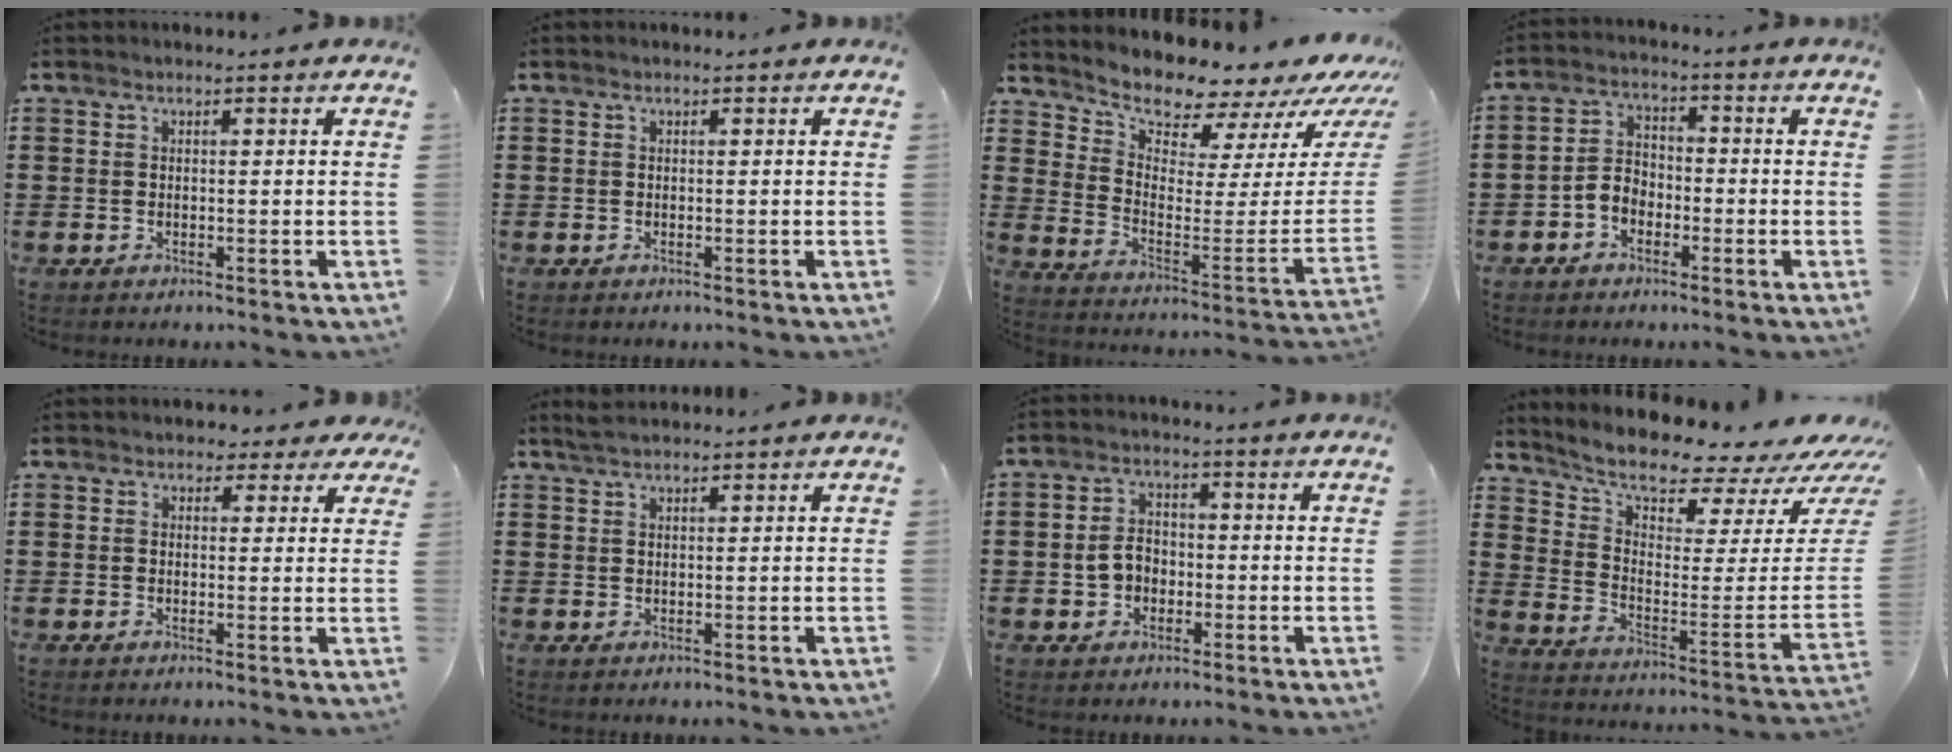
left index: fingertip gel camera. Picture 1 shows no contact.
{"total": 0.0}
{"total": 8.6, "force": [8.3, 1.8, 1.1], "torque": [-0.042, -0.093, 0.139]}
{"total": 3.8, "force": [-2.5, 2.4, 1.4], "torque": [-0.044, 0.004, -0.058]}
{"total": 2.0, "force": [1.4, 1.4, 0.5], "torque": [-0.012, 0.007, 0.023]}
{"total": 2.0, "force": [1.8, 0.2, 0.8], "torque": [-0.018, 0.003, 0.033]}
{"total": 4.0, "force": [-1.1, 3.3, 2.0], "torque": [-0.044, 0.009, -0.024]}
{"total": 8.0, "force": [7.3, 1.5, 3.0], "torque": [-0.076, -0.081, 0.120]}